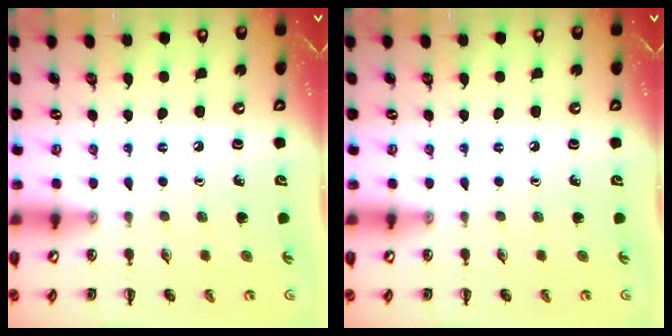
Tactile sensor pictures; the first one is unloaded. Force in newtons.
{"total": 0.0}